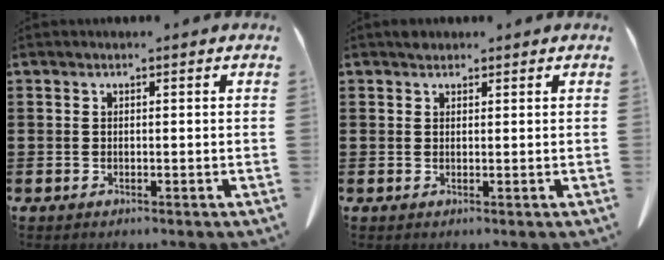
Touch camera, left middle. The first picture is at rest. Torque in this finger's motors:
{"motor_torque": [0.00, 0.02, 0.00, 0.00]}